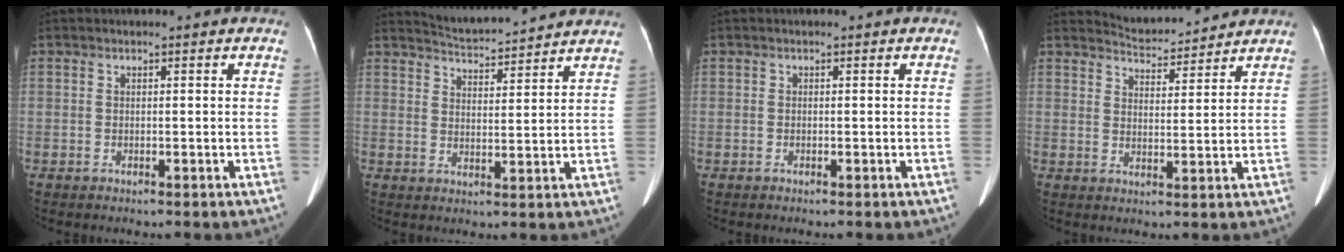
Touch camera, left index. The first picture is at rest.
{"total": 8.7, "force": [8.6, -0.2, 1.6], "torque": [-0.042, 0.017, 0.130]}
{"total": 0.0}
{"total": 6.4, "force": [6.3, 0.4, 0.0], "torque": [-0.011, 0.009, 0.098]}